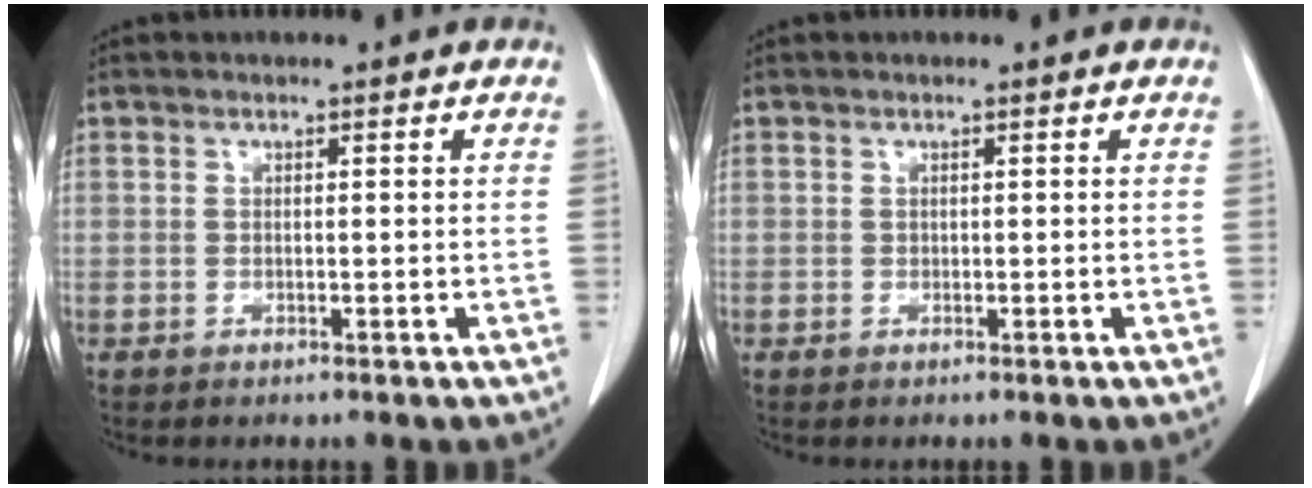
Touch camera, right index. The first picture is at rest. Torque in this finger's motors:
{"motor_torque": [0.03, -0.02, 0.00, 0.00]}